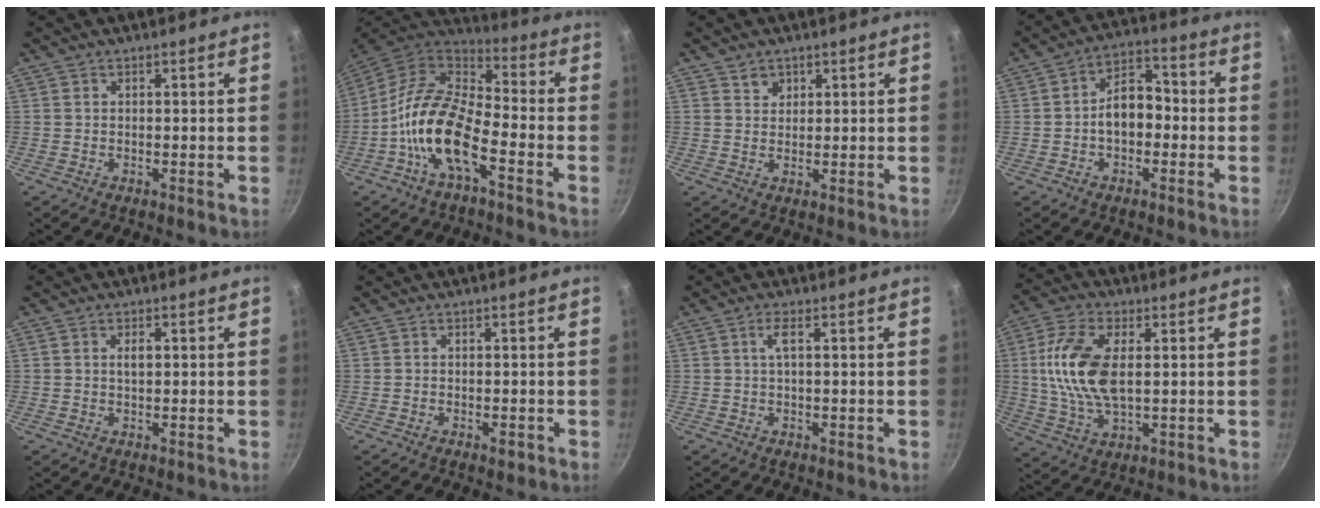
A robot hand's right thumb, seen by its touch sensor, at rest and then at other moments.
{"total": 15.9, "force": [-6.0, 7.0, 12.9], "torque": [-0.238, 0.048, -0.134]}
{"total": 2.4, "force": [1.4, 1.9, 0.7], "torque": [0.001, -0.004, 0.023]}
{"total": 8.4, "force": [-1.3, 5.4, 6.3], "torque": [-0.063, 0.036, -0.032]}
{"total": 1.9, "force": [0.3, 1.0, 1.6], "torque": [-0.023, 0.004, 0.006]}
{"total": 1.6, "force": [-0.8, 0.8, 1.2], "torque": [-0.020, 0.004, -0.013]}
{"total": 2.5, "force": [0.3, 0.3, 2.4], "torque": [-0.051, 0.003, 0.006]}
{"total": 13.7, "force": [1.7, 7.0, 11.6], "torque": [-0.228, 0.005, 0.030]}